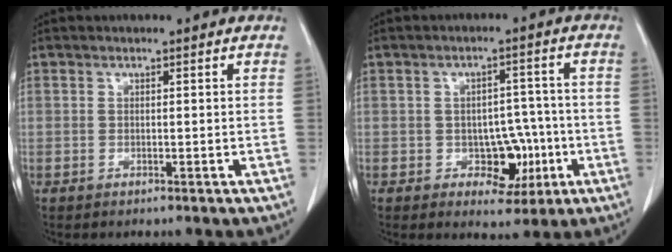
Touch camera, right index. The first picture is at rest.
{"total": 6.4, "force": [-1.9, 4.3, 4.4], "torque": [-0.047, 0.014, -0.019]}